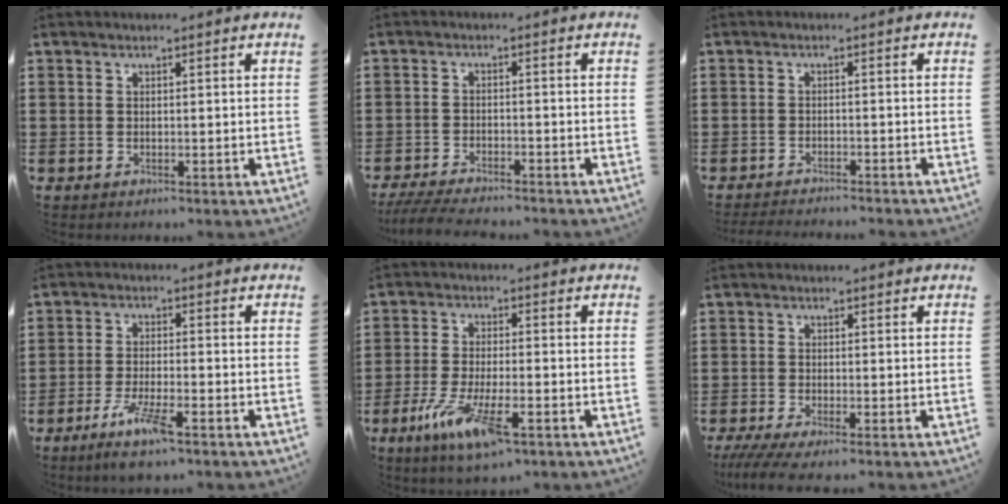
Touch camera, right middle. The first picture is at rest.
{"total": 4.2, "force": [-4.0, 0.2, 1.3], "torque": [-0.035, -0.010, -0.082]}
{"total": 2.2, "force": [-2.1, -0.1, 0.3], "torque": [-0.007, -0.002, -0.044]}
{"total": 5.5, "force": [-3.6, 0.7, 4.1], "torque": [-0.083, -0.008, -0.066]}
{"total": 9.0, "force": [-4.3, 2.4, 7.6], "torque": [-0.161, -0.012, -0.078]}
{"total": 2.3, "force": [-1.7, 0.0, 1.5], "torque": [-0.033, -0.009, -0.033]}